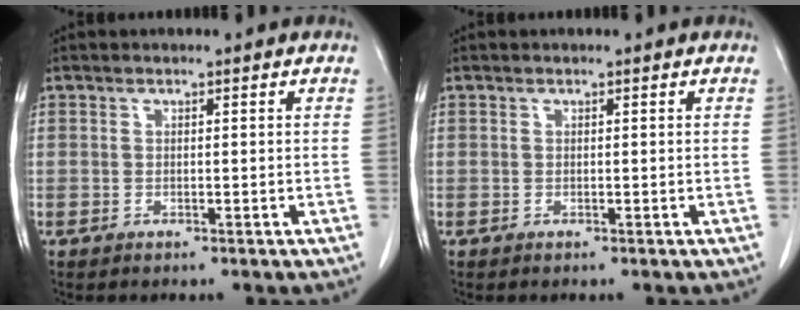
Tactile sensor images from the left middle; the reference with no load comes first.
{"total": 0.0}